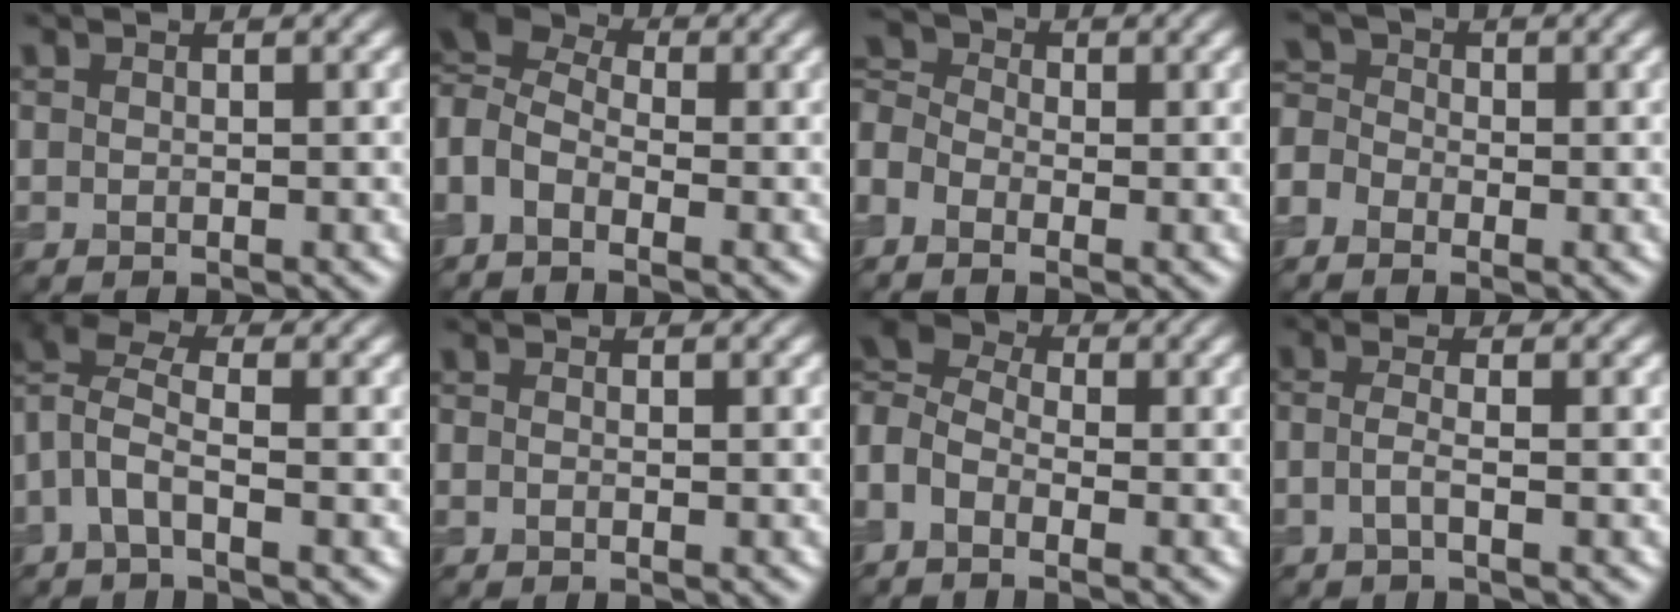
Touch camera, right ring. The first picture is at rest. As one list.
[{"total": 5.8, "force": [-0.6, 3.6, 4.4], "torque": [-0.100, 0.008, -0.026]}, {"total": 5.2, "force": [-2.2, 3.4, 3.3], "torque": [-0.095, 0.002, -0.042]}, {"total": 3.7, "force": [-2.0, 2.5, 1.8], "torque": [-0.041, 0.007, -0.046]}, {"total": 5.0, "force": [-0.8, 2.2, 4.4], "torque": [-0.100, 0.014, -0.032]}, {"total": 0.6, "force": [-0.3, 0.3, 0.5], "torque": [-0.012, -0.006, -0.008]}, {"total": 5.3, "force": [-1.5, 3.4, 3.7], "torque": [-0.084, 0.007, -0.046]}, {"total": 1.9, "force": [-0.7, 0.5, 1.7], "torque": [-0.035, -0.001, -0.023]}]